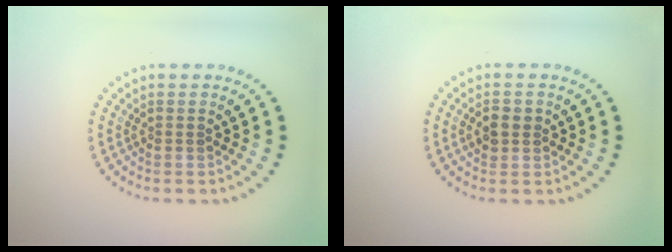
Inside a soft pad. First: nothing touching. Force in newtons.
{"total": 1.7, "press": 1.7, "slide": 0.3}